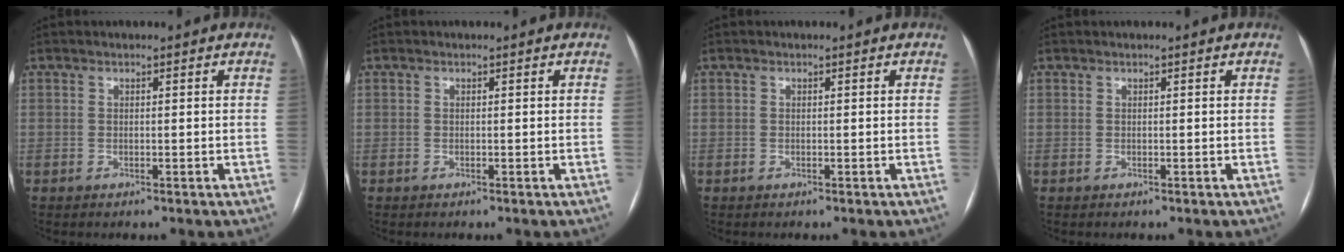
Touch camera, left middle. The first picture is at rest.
{"total": 0.0}
{"total": 0.0}
{"total": 0.0}